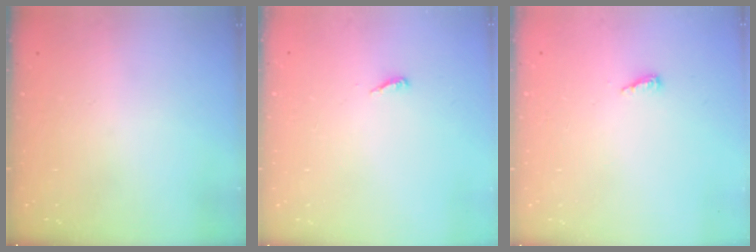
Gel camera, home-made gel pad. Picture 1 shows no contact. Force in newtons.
{"total": 3.2, "press": 3.2, "slide": 0.2}
{"total": 4.2, "press": 4.1, "slide": 0.4}